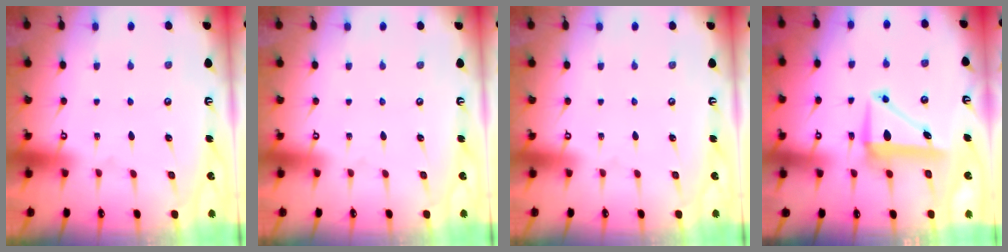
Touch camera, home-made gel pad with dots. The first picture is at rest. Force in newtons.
{"total": 0.0}
{"total": 0.0}
{"total": 7.3, "press": 7.2, "slide": 1.3}